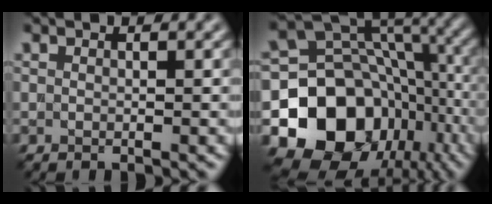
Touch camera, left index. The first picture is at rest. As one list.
[{"total": 14.9, "force": [-5.3, 11.8, 7.4], "torque": [-0.140, -0.005, -0.101]}]